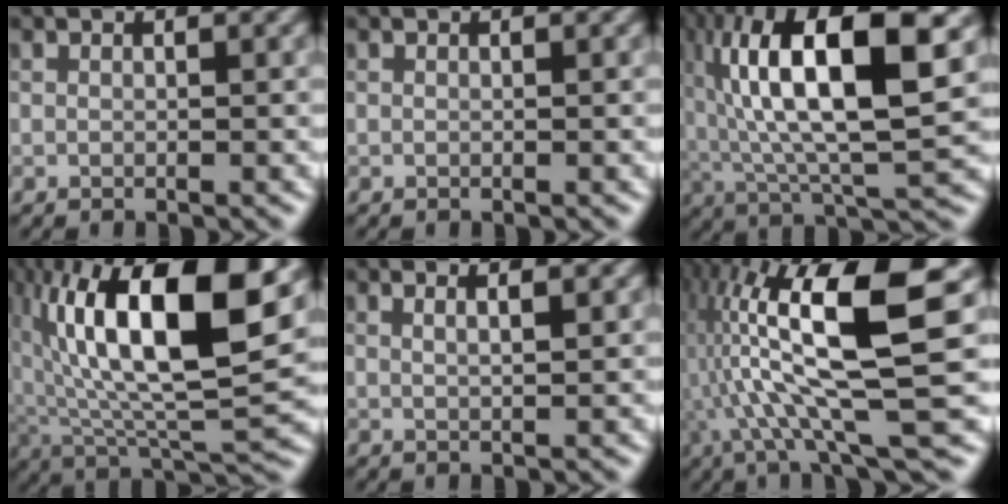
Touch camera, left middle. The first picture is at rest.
{"total": 0.0}
{"total": 13.3, "force": [3.4, 4.0, 12.2], "torque": [-0.225, 0.016, 0.066]}
{"total": 15.4, "force": [3.6, 6.0, 13.8], "torque": [-0.246, 0.017, 0.067]}
{"total": 2.0, "force": [1.0, 0.7, 1.5], "torque": [-0.002, 0.013, 0.004]}
{"total": 13.6, "force": [0.2, 3.0, 13.2], "torque": [-0.274, 0.019, 0.016]}